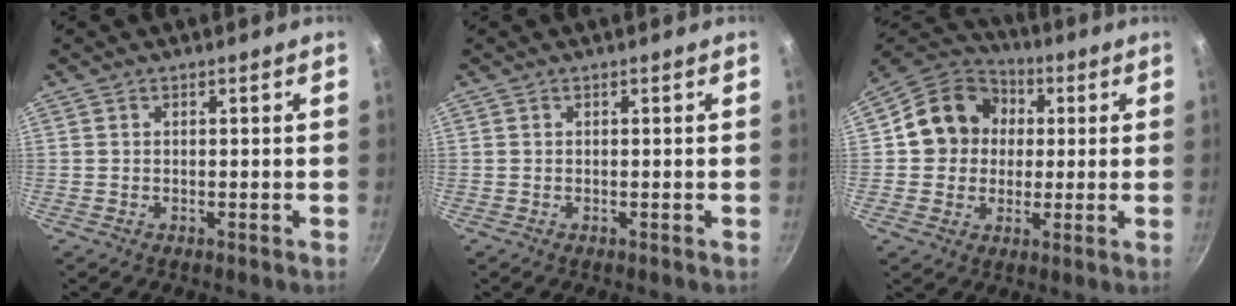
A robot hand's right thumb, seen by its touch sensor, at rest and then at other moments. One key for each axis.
{"total": 0.0}
{"total": 13.7, "fx": 1.9, "fy": 12.1, "fz": 6.1, "tx": -0.070, "ty": 0.024, "tz": 0.016}